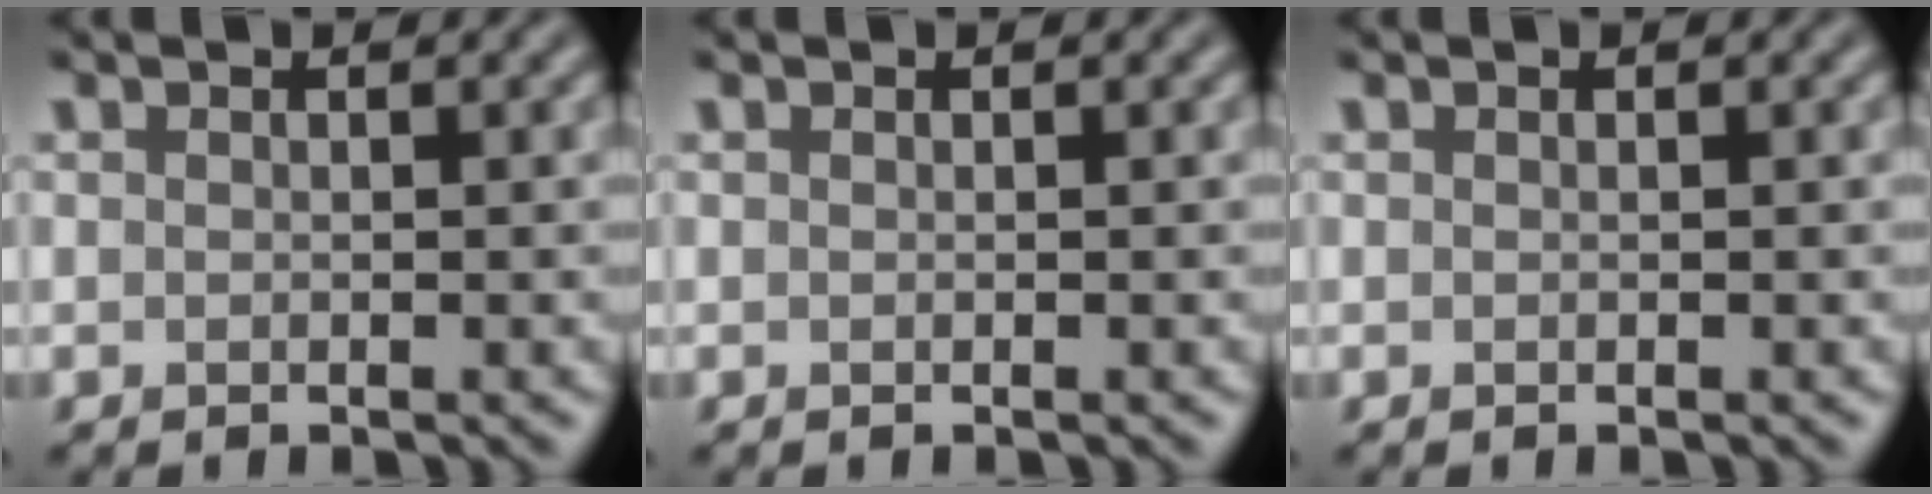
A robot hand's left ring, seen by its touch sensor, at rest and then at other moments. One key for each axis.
{"total": 0.0}
{"total": 0.0}